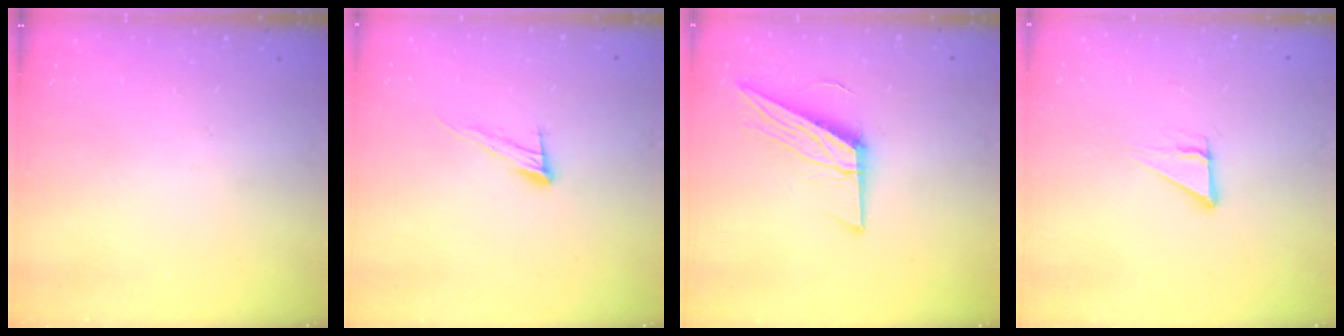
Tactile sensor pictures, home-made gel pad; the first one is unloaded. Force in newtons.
{"total": 8.8, "press": 8.7, "slide": 0.2}
{"total": 13.3, "press": 13.3, "slide": 0.7}
{"total": 3.8, "press": 3.8, "slide": 0.2}